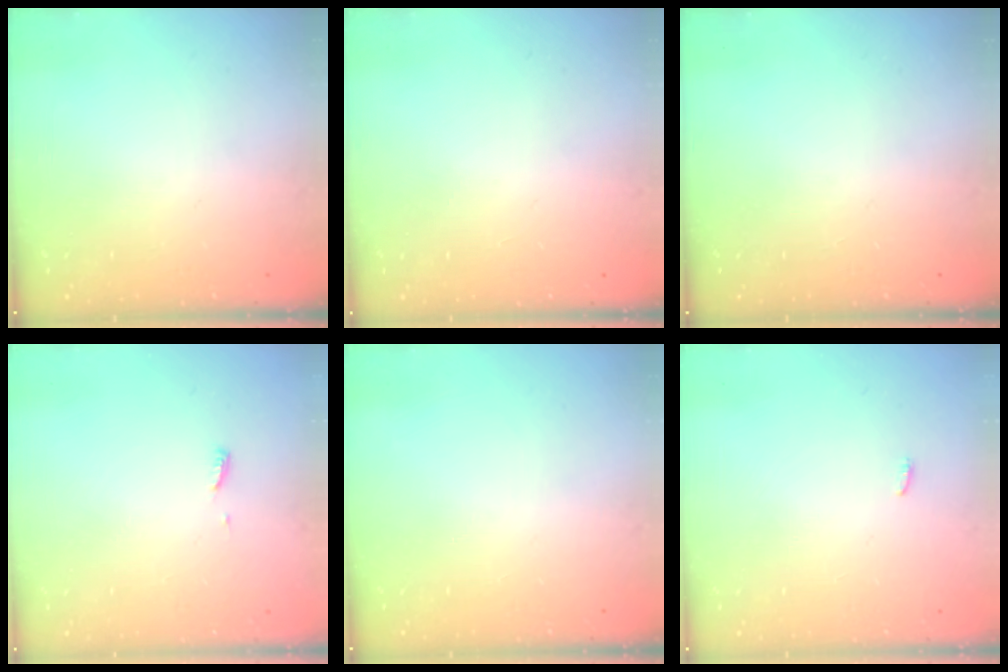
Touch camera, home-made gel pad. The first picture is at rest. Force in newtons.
{"total": 0.9, "press": 0.9, "slide": 0.0}
{"total": 0.0}
{"total": 3.9, "press": 3.9, "slide": 0.5}
{"total": 0.0}
{"total": 3.3, "press": 1.6, "slide": 2.9}